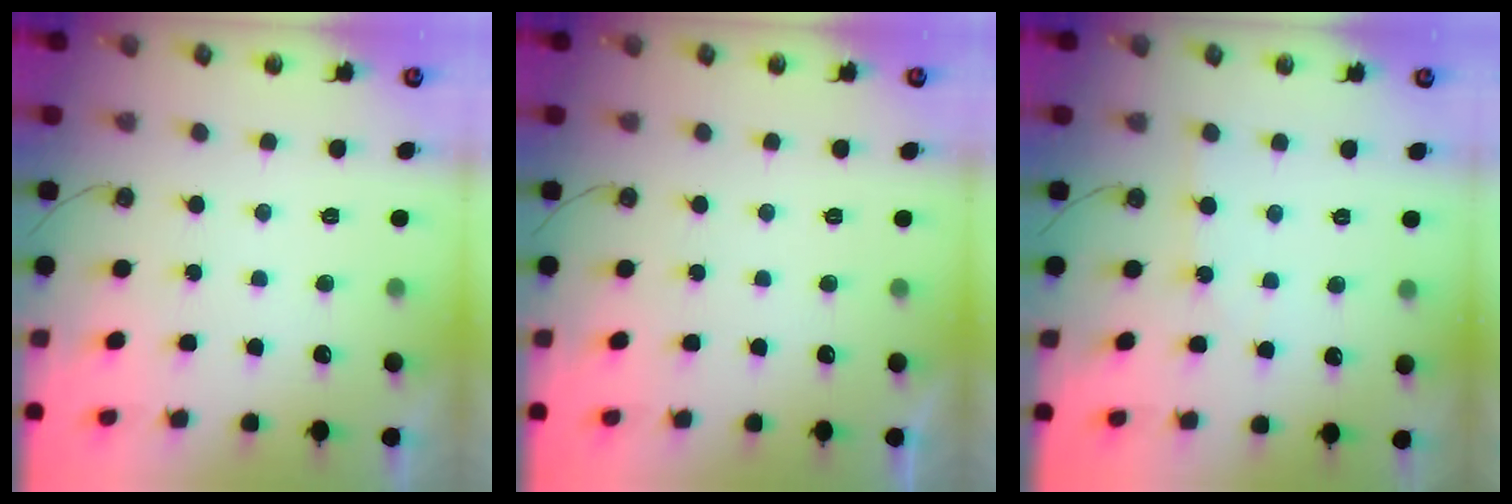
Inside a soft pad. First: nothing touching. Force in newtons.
{"total": 0.0}
{"total": 3.4, "press": 3.3, "slide": 0.5}